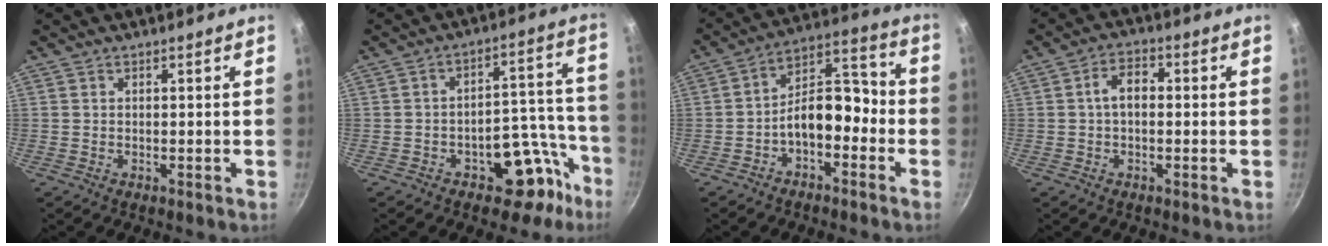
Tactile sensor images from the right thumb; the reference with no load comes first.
{"total": 12.0, "force": [-6.9, 6.6, 7.4], "torque": [-0.044, 0.080, -0.092]}
{"total": 11.1, "force": [-3.2, 6.4, 8.4], "torque": [-0.111, 0.056, -0.064]}
{"total": 4.8, "force": [0.1, 3.0, 3.8], "torque": [-0.058, 0.020, -0.006]}